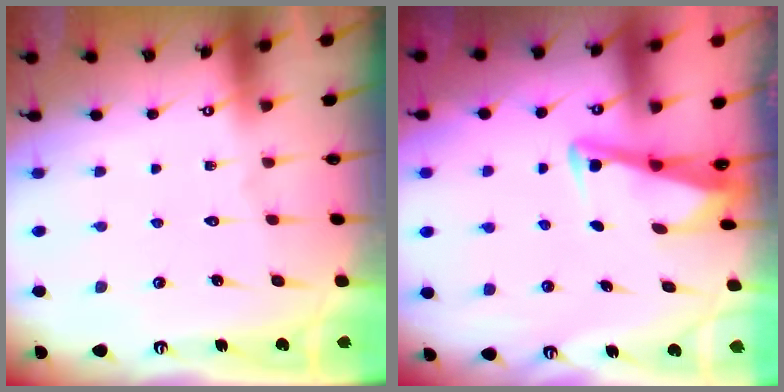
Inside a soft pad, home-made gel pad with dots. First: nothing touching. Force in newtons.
{"total": 3.4, "press": 3.4, "slide": 0.4}